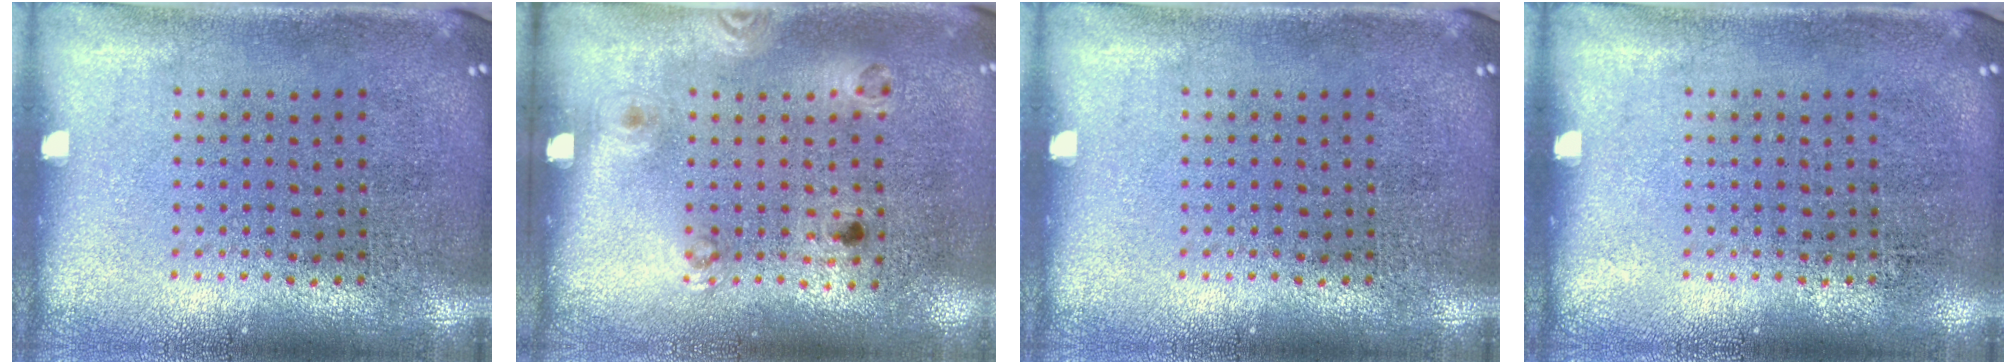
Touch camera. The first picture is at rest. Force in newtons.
{"total": 1.3, "press": 0.8, "slide": 1.0}
{"total": 0.0}
{"total": 0.0}